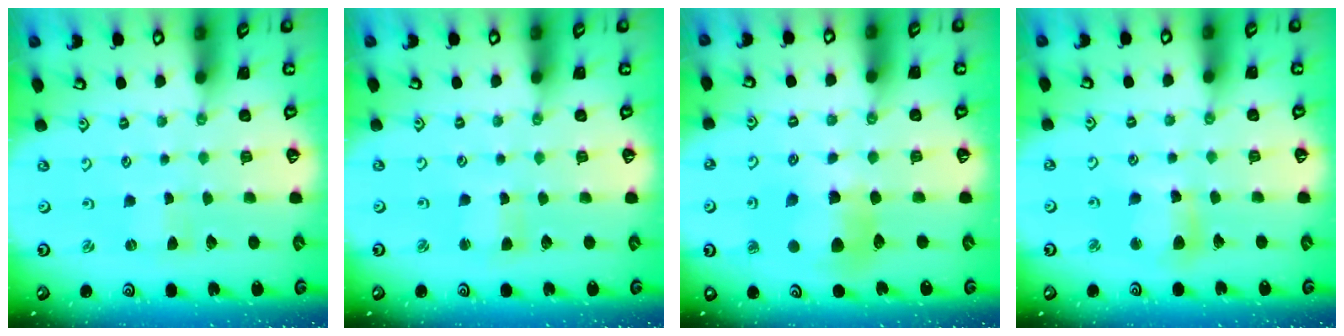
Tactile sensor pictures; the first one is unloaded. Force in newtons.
{"total": 2.3, "press": 2.3, "slide": 0.4}
{"total": 9.8, "press": 9.8, "slide": 1.0}
{"total": 8.0, "press": 8.0, "slide": 0.5}